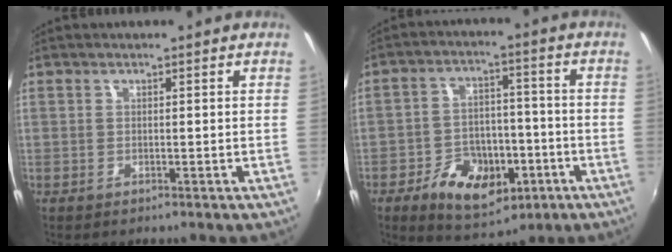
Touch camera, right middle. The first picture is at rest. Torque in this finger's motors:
{"motor_torque": [0.90, -1.04, 0.17, 0.07]}